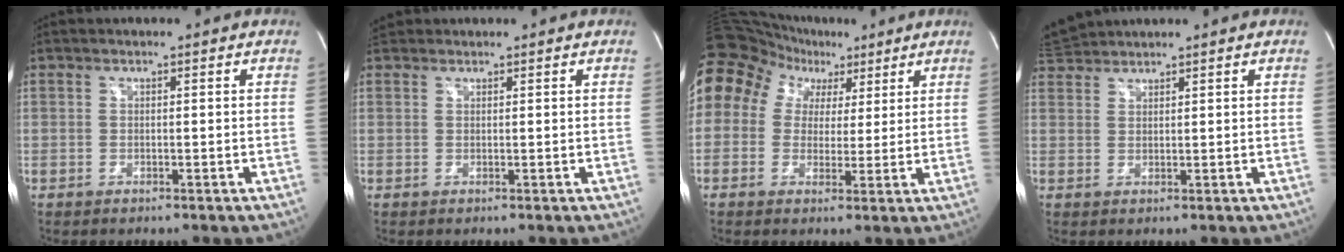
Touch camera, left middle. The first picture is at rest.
{"total": 2.0, "force": [1.8, 0.9, 0.1], "torque": [-0.005, 0.022, 0.030]}
{"total": 13.4, "force": [6.7, 10.7, 4.4], "torque": [-0.078, 0.075, 0.116]}
{"total": 3.2, "force": [3.2, -0.1, -0.3], "torque": [-0.008, 0.020, 0.070]}